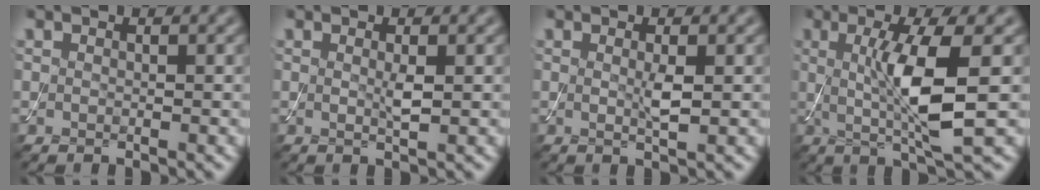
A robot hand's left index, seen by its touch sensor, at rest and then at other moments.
{"total": 1.1, "force": [0.2, 0.1, 1.1], "torque": [-0.022, -0.001, 0.002]}
{"total": 1.5, "force": [0.2, 0.2, 1.5], "torque": [-0.029, -0.001, 0.002]}
{"total": 6.5, "force": [0.3, 1.1, 6.4], "torque": [-0.123, -0.006, 0.011]}